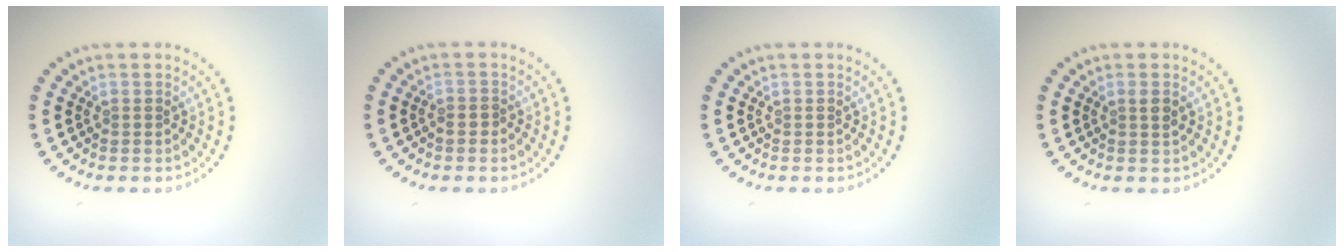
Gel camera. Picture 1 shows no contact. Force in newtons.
{"total": 0.6, "press": 0.4, "slide": 0.3}
{"total": 0.0}
{"total": 0.9, "press": 0.8, "slide": 0.4}